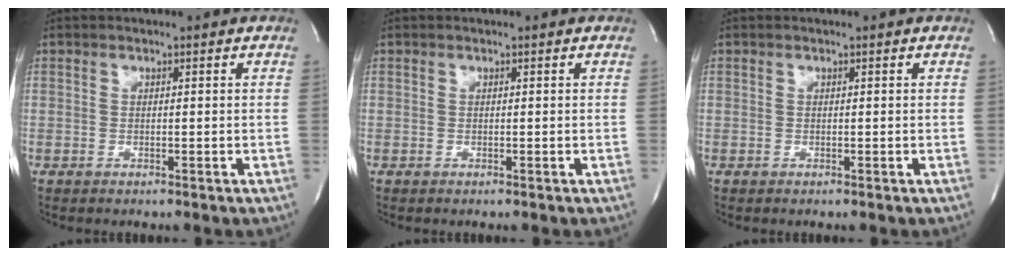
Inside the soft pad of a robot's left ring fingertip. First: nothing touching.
{"total": 0.0}
{"total": 0.0}